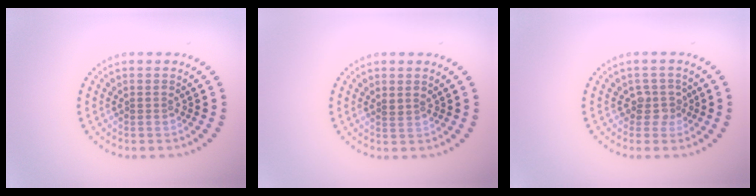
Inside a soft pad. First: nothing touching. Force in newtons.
{"total": 0.6, "press": 0.3, "slide": 0.5}
{"total": 1.8, "press": 1.3, "slide": 1.3}